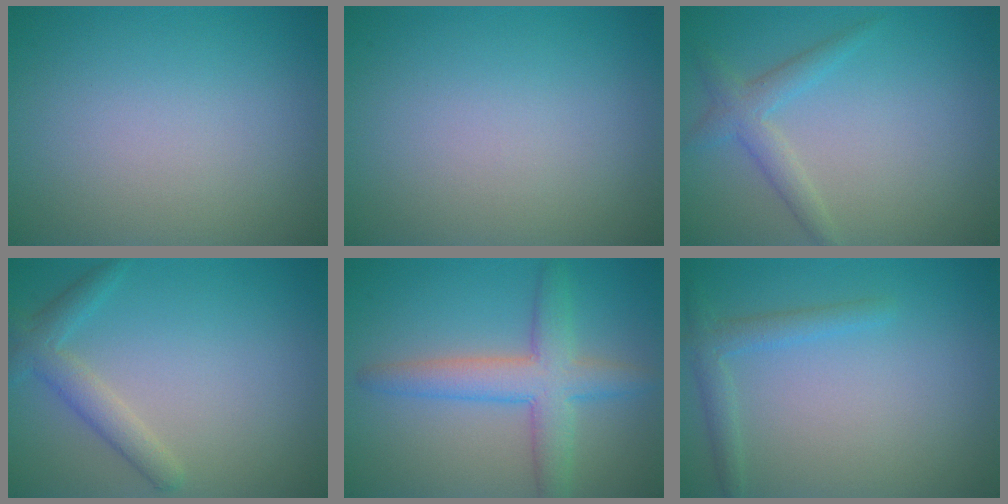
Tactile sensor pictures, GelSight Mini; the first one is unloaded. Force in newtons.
{"total": 0.0}
{"total": 2.4, "press": 2.4, "slide": 0.2}
{"total": 2.6, "press": 2.6, "slide": 0.1}
{"total": 5.0, "press": 5.0, "slide": 0.2}
{"total": 1.9, "press": 1.9, "slide": 0.1}